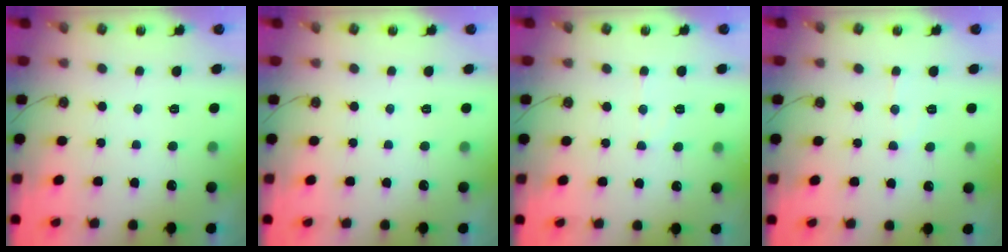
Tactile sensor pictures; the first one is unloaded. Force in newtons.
{"total": 0.0}
{"total": 5.5, "press": 5.5, "slide": 0.7}
{"total": 5.9, "press": 5.9, "slide": 0.7}